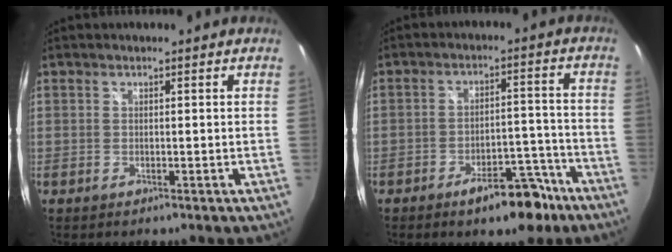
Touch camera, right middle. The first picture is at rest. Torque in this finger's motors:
{"motor_torque": [1.02, -1.11, 0.32, 0.05]}